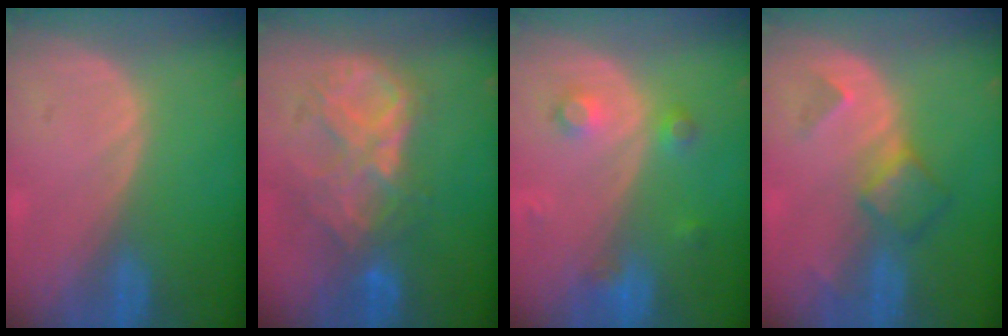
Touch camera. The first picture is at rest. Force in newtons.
{"total": 9.0, "press": 7.8, "slide": 4.6}
{"total": 3.8, "press": 3.3, "slide": 1.7}
{"total": 5.1, "press": 4.5, "slide": 2.4}